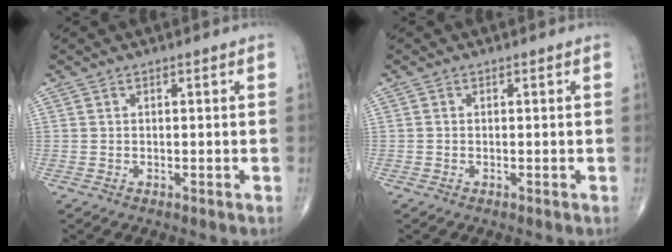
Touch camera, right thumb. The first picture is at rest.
{"total": 0.0}